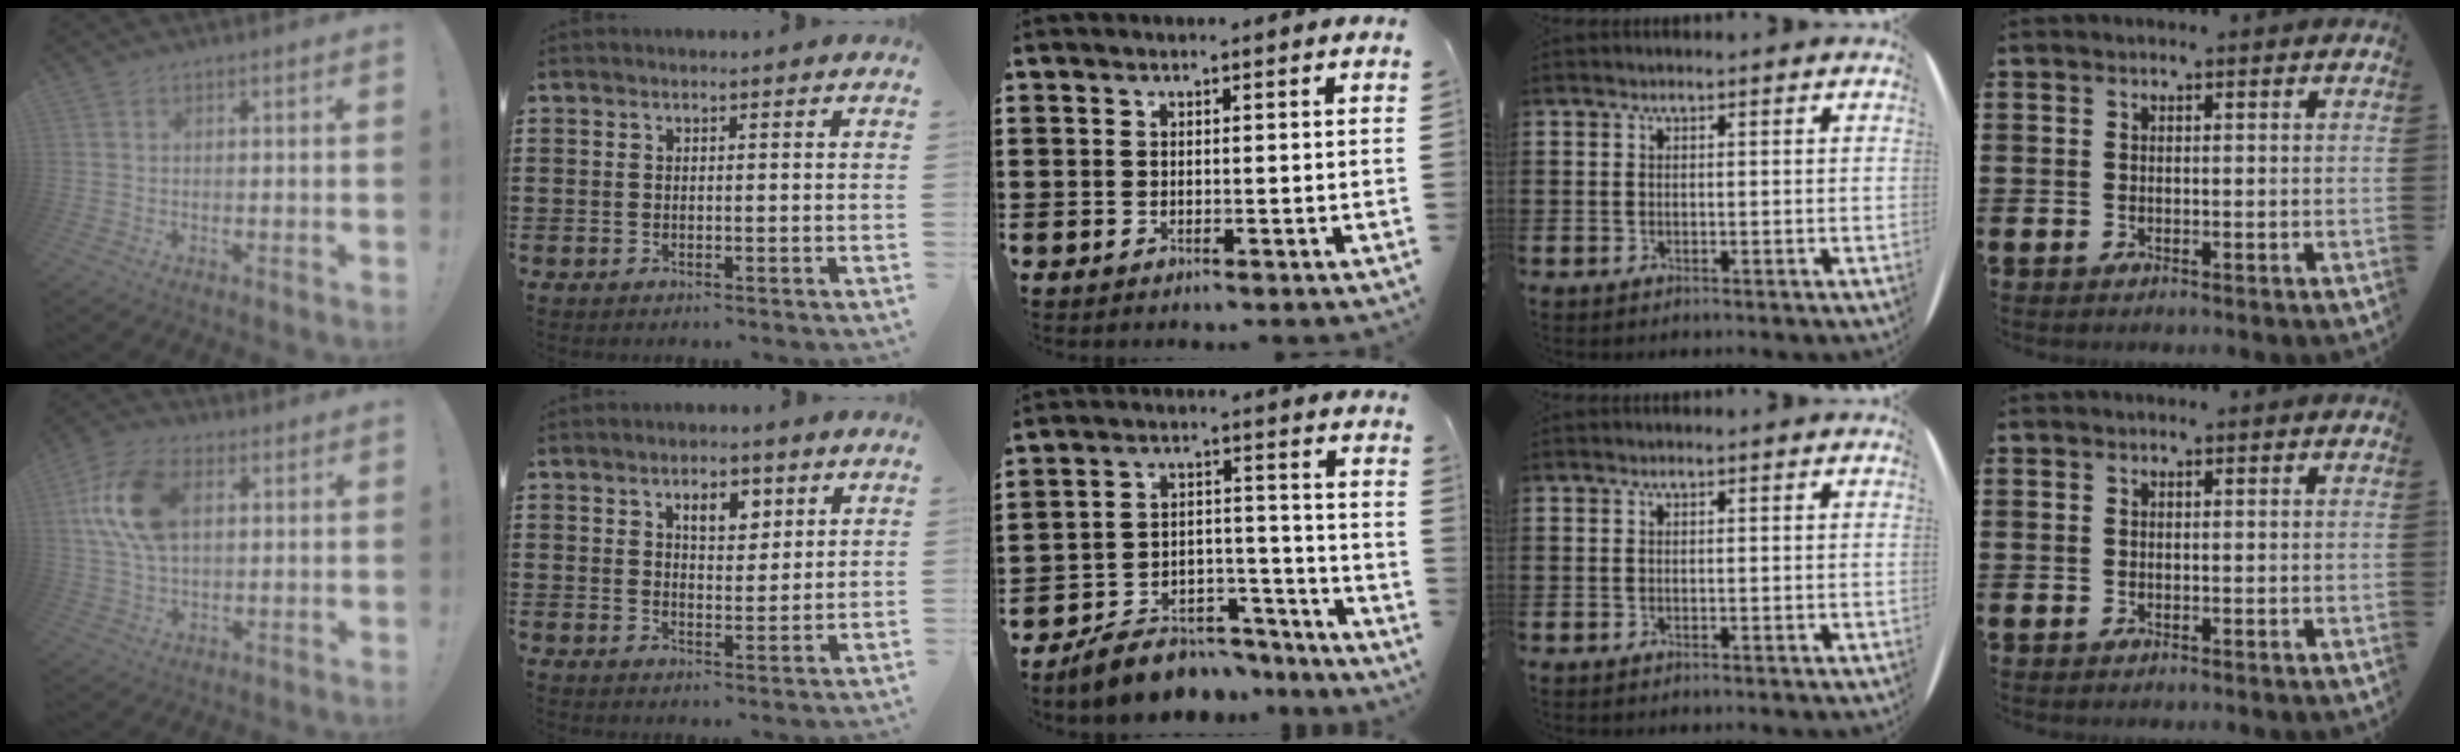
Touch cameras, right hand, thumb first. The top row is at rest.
{"thumb": {"total": 15.6, "force": [3.8, 9.6, 11.8], "torque": [-0.217, 0.003, 0.071]}, "index": {"total": 4.6, "force": [2.5, 2.4, 3.1], "torque": [-0.047, 0.001, 0.036]}, "middle": {"total": 7.7, "force": [-7.1, 2.6, 1.7], "torque": [-0.026, 0.030, -0.133]}}